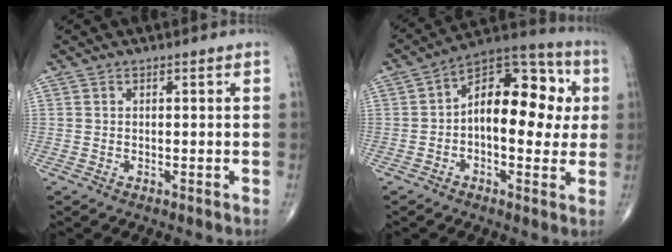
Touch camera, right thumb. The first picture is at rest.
{"total": 17.1, "force": [1.1, 9.5, 14.2], "torque": [-0.173, 0.035, 0.006]}